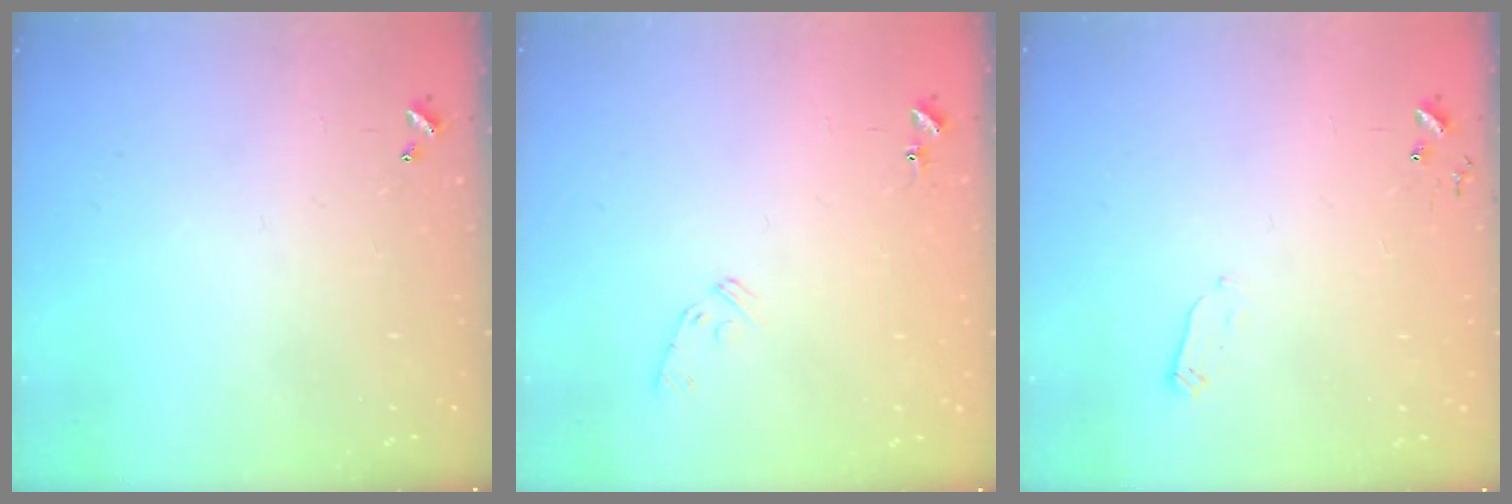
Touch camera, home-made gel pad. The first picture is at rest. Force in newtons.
{"total": 6.7, "press": 6.7, "slide": 0.7}
{"total": 2.4, "press": 2.4, "slide": 0.4}